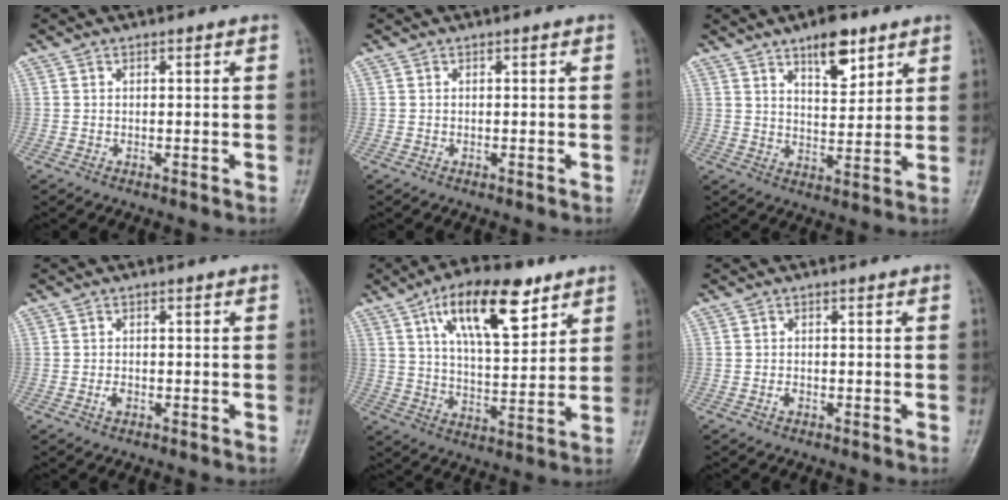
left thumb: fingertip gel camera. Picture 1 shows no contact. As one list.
[{"total": 0.0}, {"total": 7.1, "force": [4.4, 3.0, 4.6], "torque": [-0.047, -0.027, 0.068]}, {"total": 1.5, "force": [-0.5, 0.9, 1.0], "torque": [-0.016, 0.002, -0.010]}, {"total": 16.6, "force": [8.8, 6.8, 12.4], "torque": [-0.171, -0.032, 0.148]}, {"total": 0.9, "force": [-0.4, 0.6, 0.6], "torque": [-0.008, 0.001, -0.008]}]